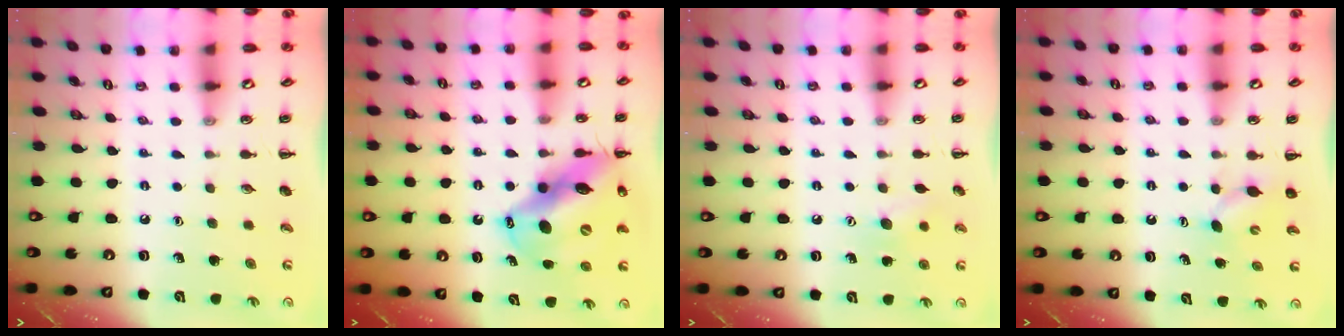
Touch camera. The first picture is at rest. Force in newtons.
{"total": 17.3, "press": 16.6, "slide": 4.9}
{"total": 8.8, "press": 8.7, "slide": 1.4}
{"total": 4.0, "press": 3.9, "slide": 0.9}